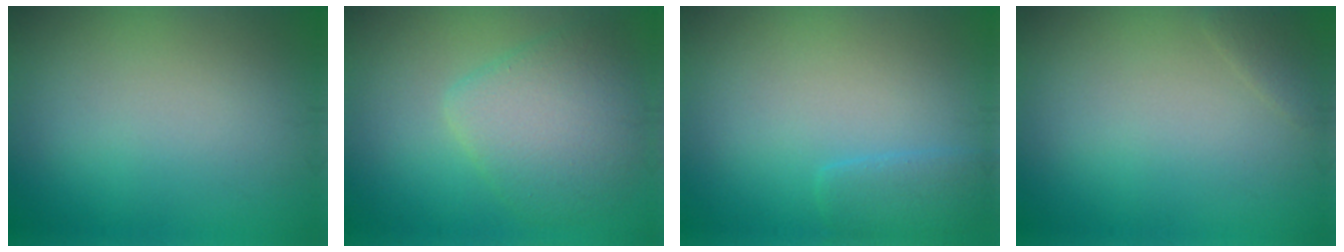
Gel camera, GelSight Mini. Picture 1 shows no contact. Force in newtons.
{"total": 5.2, "press": 5.2, "slide": 0.3}
{"total": 2.0, "press": 2.0, "slide": 0.2}
{"total": 1.1, "press": 1.1, "slide": 0.0}